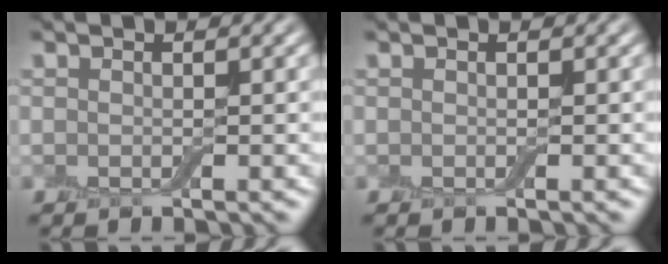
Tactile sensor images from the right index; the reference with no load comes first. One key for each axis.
{"total": 0.0}